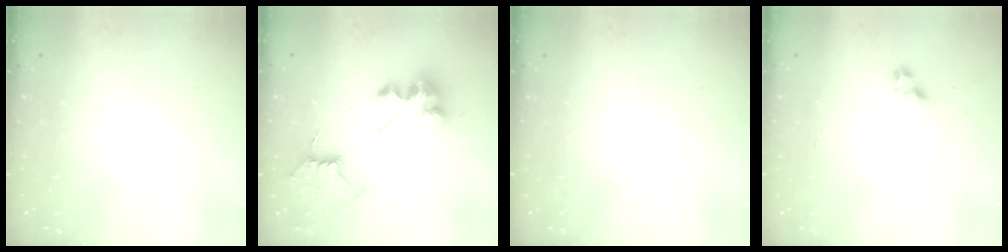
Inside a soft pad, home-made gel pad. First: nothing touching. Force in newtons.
{"total": 8.9, "press": 8.8, "slide": 0.7}
{"total": 0.0}
{"total": 4.4, "press": 4.4, "slide": 0.1}